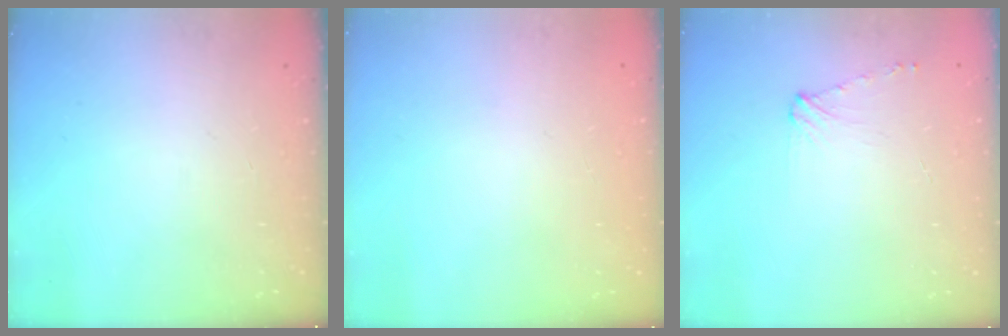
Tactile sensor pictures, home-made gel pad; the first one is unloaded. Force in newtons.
{"total": 0.7, "press": 0.3, "slide": 0.7}
{"total": 4.3, "press": 4.2, "slide": 0.6}